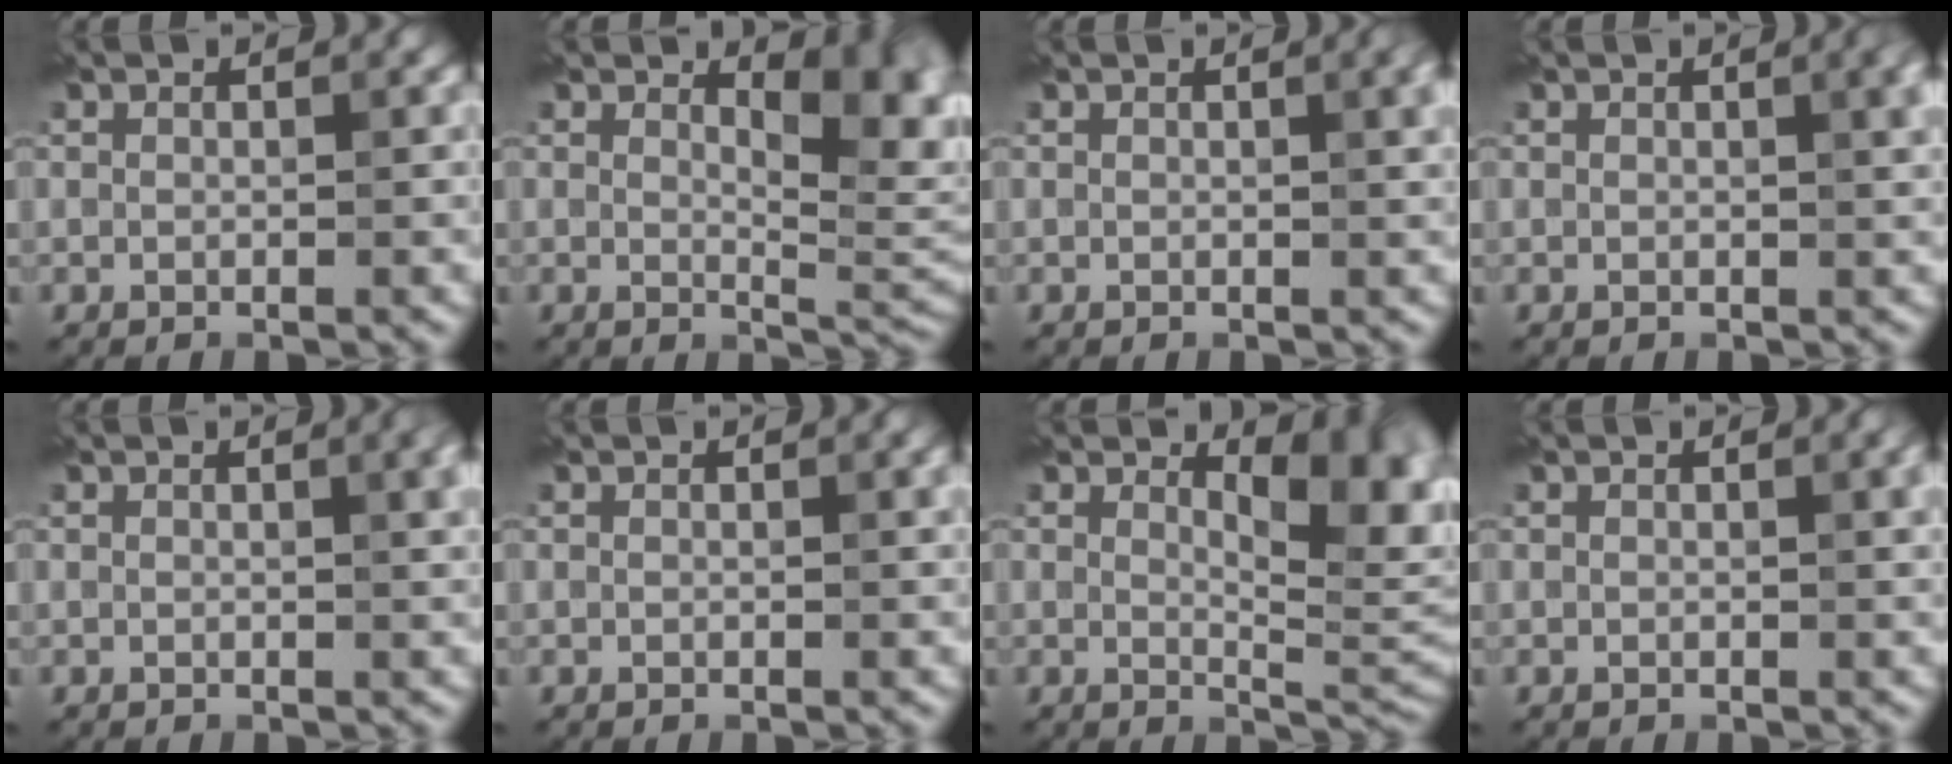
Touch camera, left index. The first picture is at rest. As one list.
[{"total": 4.9, "force": [1.6, 2.1, 4.0], "torque": [-0.051, -0.011, 0.026]}, {"total": 3.4, "force": [1.1, 1.3, 2.9], "torque": [-0.034, 0.004, 0.018]}, {"total": 4.5, "force": [1.4, 1.9, 3.8], "torque": [-0.033, 0.007, 0.024]}, {"total": 3.9, "force": [1.3, 1.6, 3.3], "torque": [-0.033, 0.005, 0.022]}, {"total": 1.1, "force": [0.4, 0.3, 0.9], "torque": [-0.012, 0.000, 0.008]}, {"total": 5.6, "force": [2.0, 2.5, 4.6], "torque": [-0.059, -0.013, 0.030]}, {"total": 2.0, "force": [0.7, 0.6, 1.8], "torque": [-0.022, 0.002, 0.011]}]